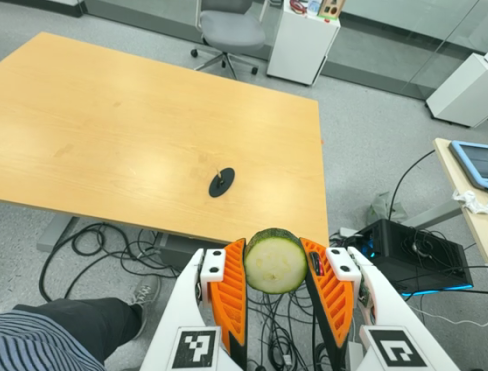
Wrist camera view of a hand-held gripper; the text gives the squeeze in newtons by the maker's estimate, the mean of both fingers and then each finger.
{"total": 11.4, "left": 10.8, "right": 12.1}